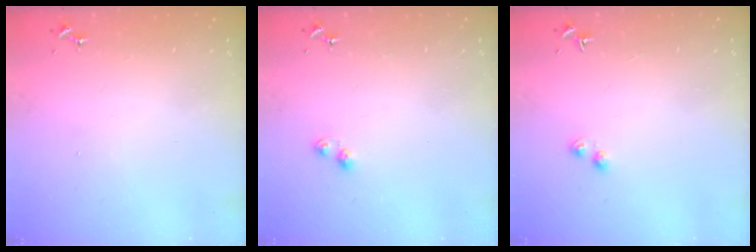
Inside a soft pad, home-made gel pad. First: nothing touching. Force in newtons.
{"total": 4.3, "press": 4.3, "slide": 0.5}
{"total": 2.8, "press": 2.8, "slide": 0.4}